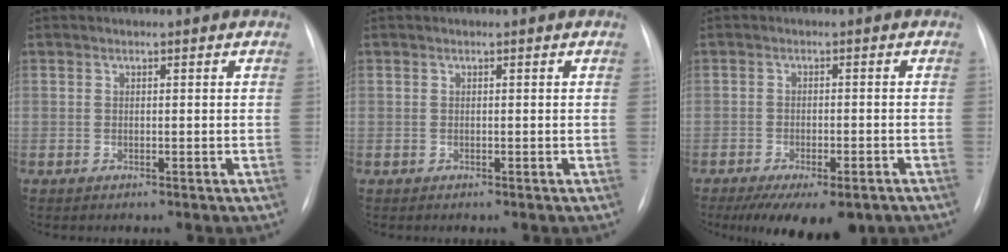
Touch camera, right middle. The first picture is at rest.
{"total": 0.0}
{"total": 11.3, "force": [-7.8, 4.0, 7.0], "torque": [-0.097, -0.012, -0.109]}